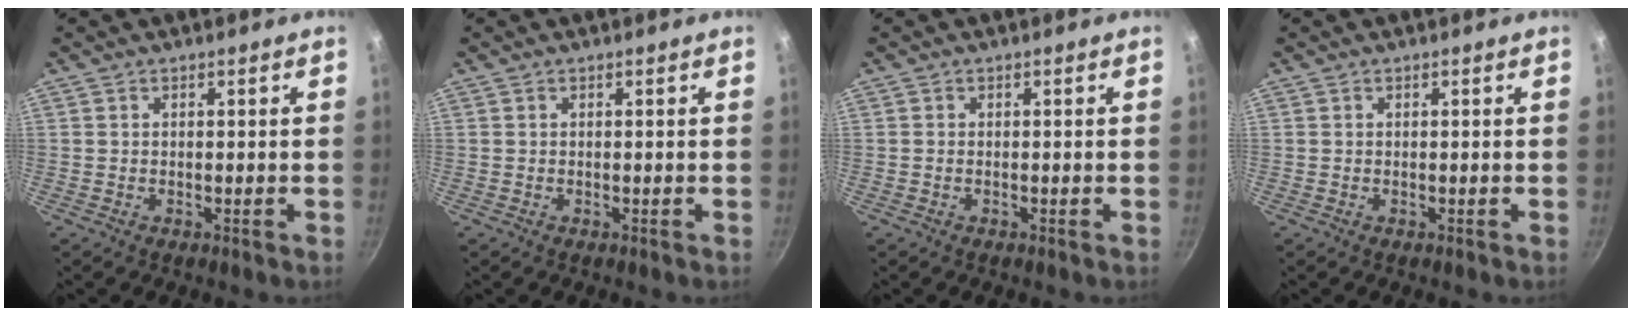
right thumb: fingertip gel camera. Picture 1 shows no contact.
{"total": 0.0}
{"total": 0.0}
{"total": 0.0}